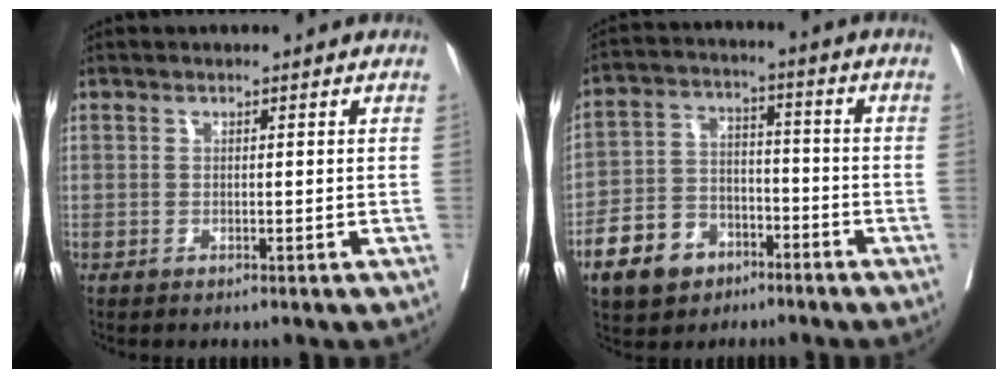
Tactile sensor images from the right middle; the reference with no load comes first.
{"total": 9.8, "force": [-5.7, 6.8, 4.3], "torque": [-0.099, 0.014, -0.098]}